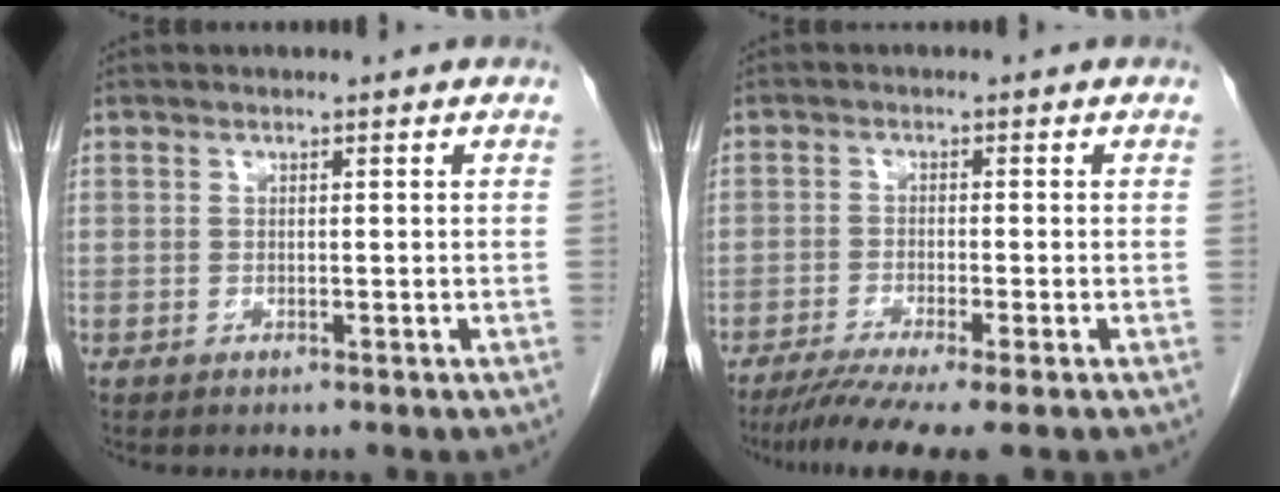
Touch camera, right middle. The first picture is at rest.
{"total": 7.5, "force": [-5.7, -0.3, 4.9], "torque": [-0.076, -0.019, -0.091]}